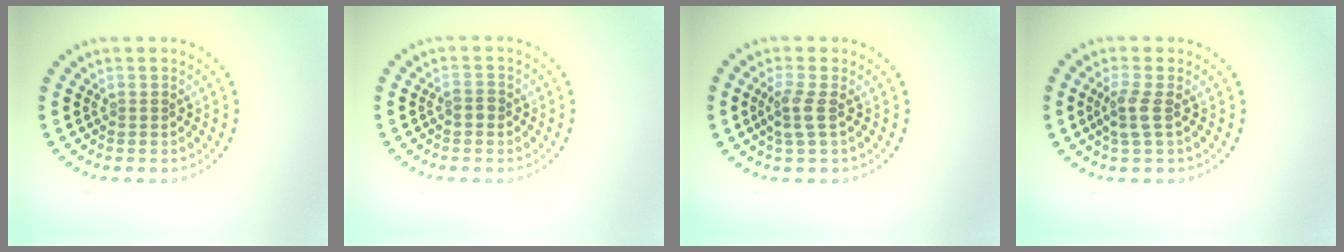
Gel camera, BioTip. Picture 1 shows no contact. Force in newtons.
{"total": 1.2, "press": 1.1, "slide": 0.4}
{"total": 2.0, "press": 1.7, "slide": 1.1}
{"total": 2.0, "press": 1.7, "slide": 1.1}